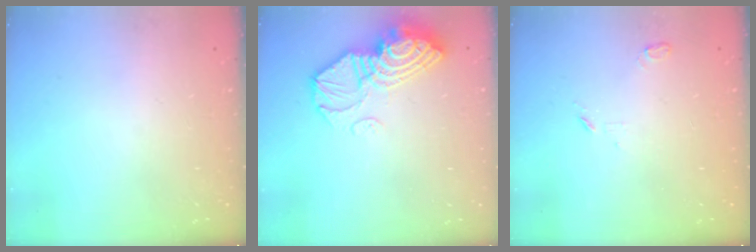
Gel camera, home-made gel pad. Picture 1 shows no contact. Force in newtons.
{"total": 13.8, "press": 13.7, "slide": 1.6}
{"total": 3.4, "press": 3.4, "slide": 0.4}